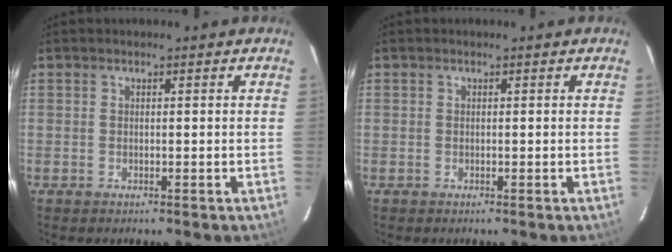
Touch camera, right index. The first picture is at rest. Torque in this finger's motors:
{"motor_torque": [-1.36, -0.78, -1.05, -0.21]}